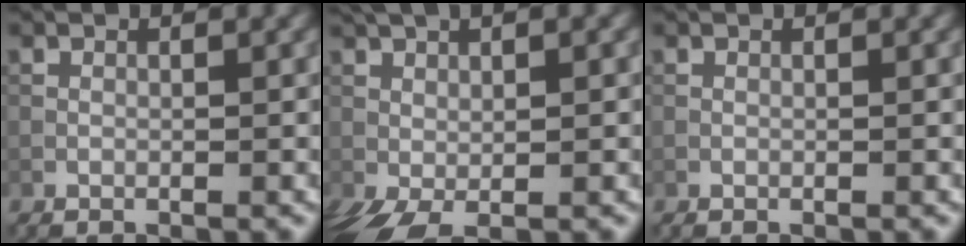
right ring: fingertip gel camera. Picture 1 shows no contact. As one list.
[{"total": 6.1, "force": [-0.6, 2.5, 5.6], "torque": [-0.110, 0.005, -0.005]}, {"total": 0.0}]